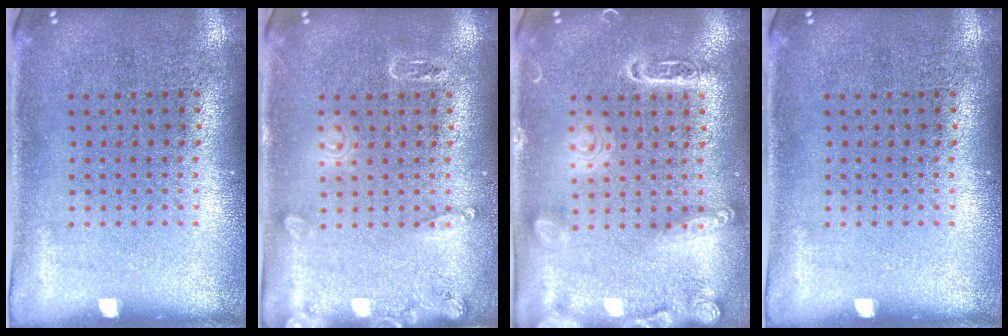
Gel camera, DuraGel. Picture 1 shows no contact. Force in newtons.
{"total": 1.8, "press": 1.8, "slide": 0.2}
{"total": 3.3, "press": 3.3, "slide": 0.3}
{"total": 0.0}